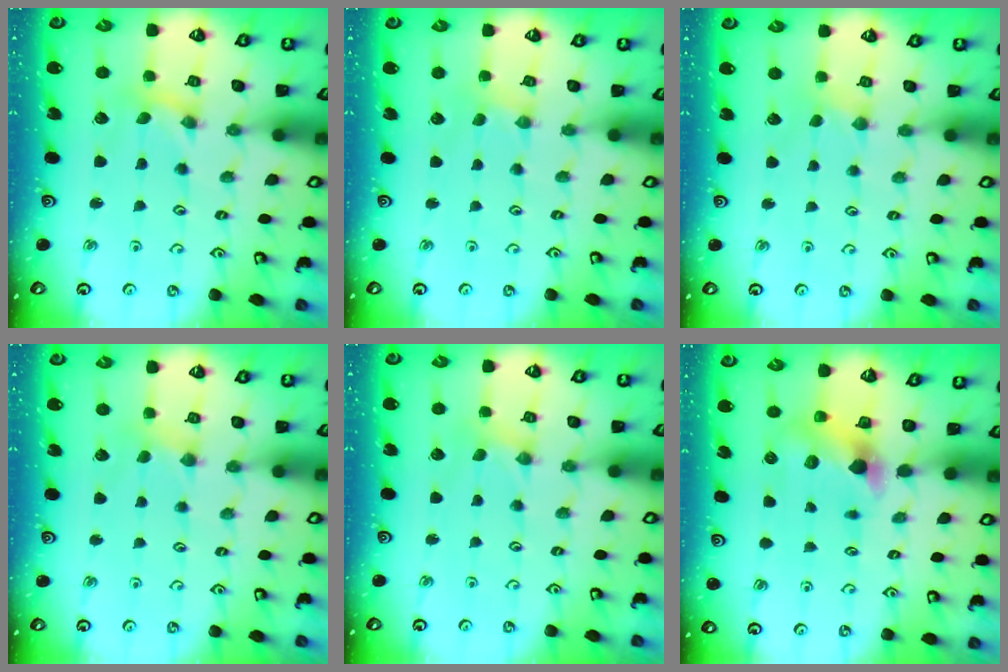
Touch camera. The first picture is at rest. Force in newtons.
{"total": 0.0}
{"total": 1.8, "press": 1.8, "slide": 0.4}
{"total": 2.6, "press": 2.6, "slide": 0.4}
{"total": 0.0}
{"total": 6.1, "press": 6.1, "slide": 0.4}